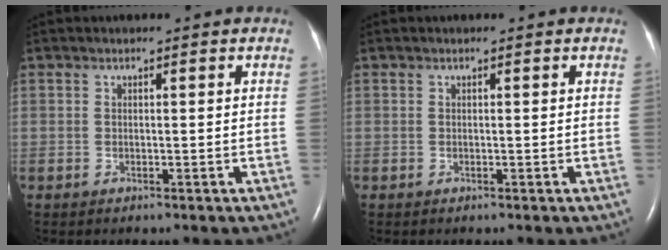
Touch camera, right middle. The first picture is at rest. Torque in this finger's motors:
{"motor_torque": [-0.11, 0.11, 0.00, 0.00]}